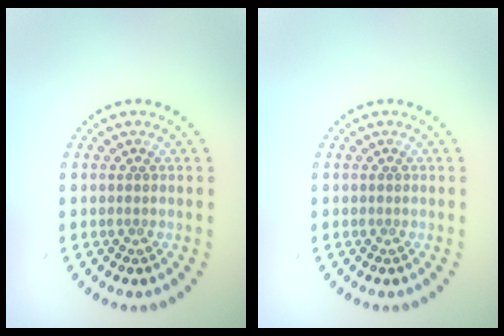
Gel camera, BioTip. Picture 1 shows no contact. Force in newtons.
{"total": 0.0}